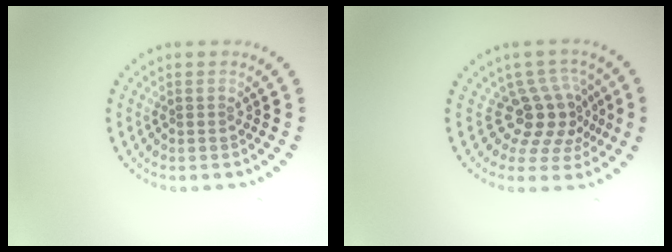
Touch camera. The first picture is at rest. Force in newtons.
{"total": 4.3, "press": 3.0, "slide": 3.0}